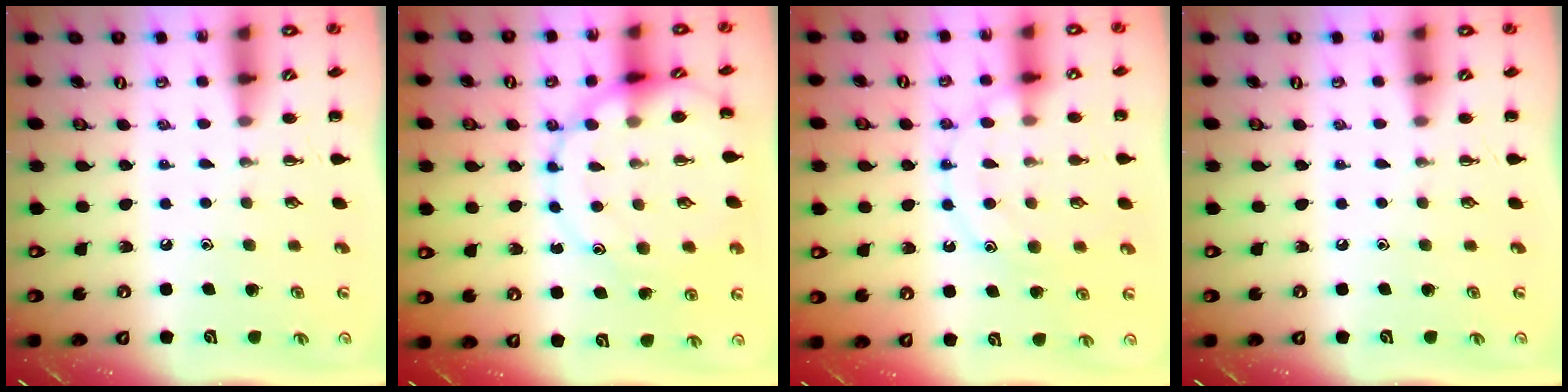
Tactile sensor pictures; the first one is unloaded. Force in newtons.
{"total": 13.2, "press": 13.2, "slide": 0.8}
{"total": 12.3, "press": 12.3, "slide": 1.0}
{"total": 0.0}